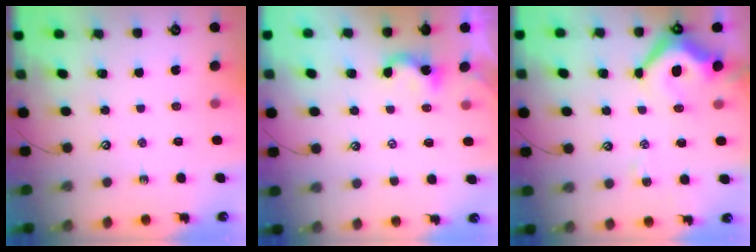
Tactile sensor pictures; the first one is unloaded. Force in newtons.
{"total": 2.3, "press": 2.3, "slide": 0.2}
{"total": 10.1, "press": 10.0, "slide": 1.5}